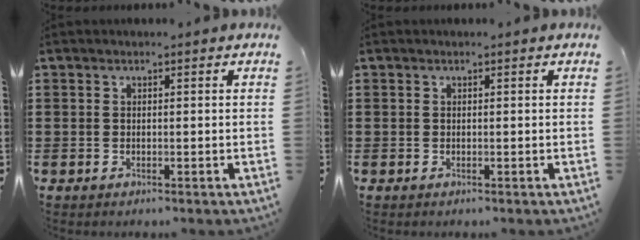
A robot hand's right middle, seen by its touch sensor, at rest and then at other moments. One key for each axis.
{"total": 0.0}